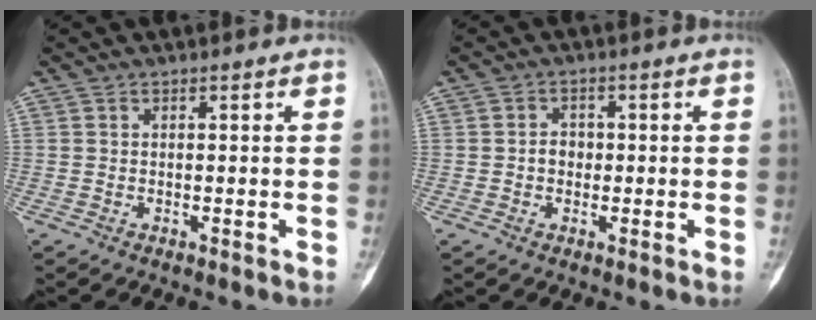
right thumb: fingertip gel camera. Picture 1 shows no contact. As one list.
[{"total": 2.6, "force": [-0.2, 2.2, 1.3], "torque": [-0.006, 0.007, -0.008]}]